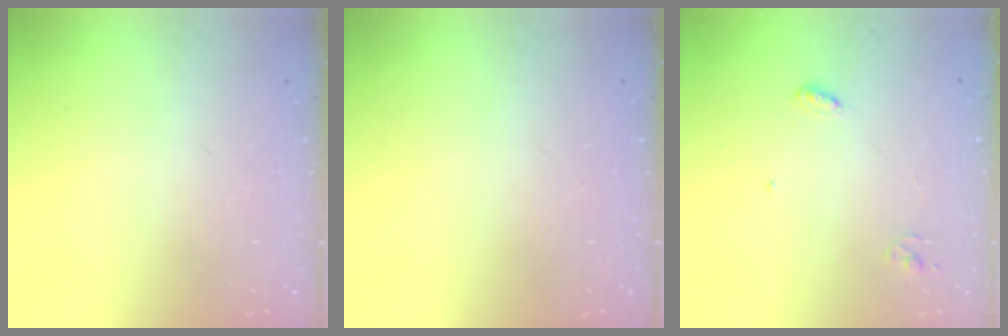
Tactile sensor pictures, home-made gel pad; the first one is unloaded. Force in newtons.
{"total": 0.0}
{"total": 3.8, "press": 3.7, "slide": 0.4}